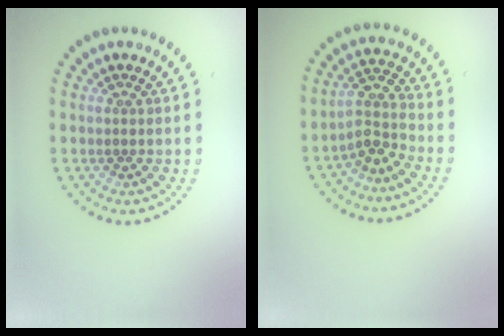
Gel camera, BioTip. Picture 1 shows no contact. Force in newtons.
{"total": 2.8, "press": 2.2, "slide": 1.8}